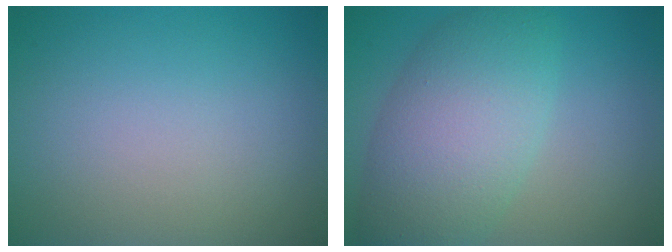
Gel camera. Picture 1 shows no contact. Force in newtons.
{"total": 7.8, "press": 7.8, "slide": 0.3}